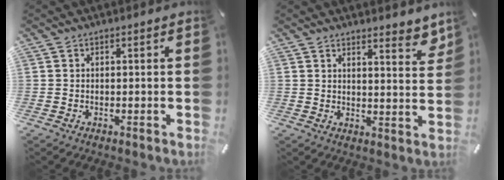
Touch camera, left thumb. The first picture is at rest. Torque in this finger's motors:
{"motor_torque": [0.32, -0.37, -0.03, -0.15, 0.00]}